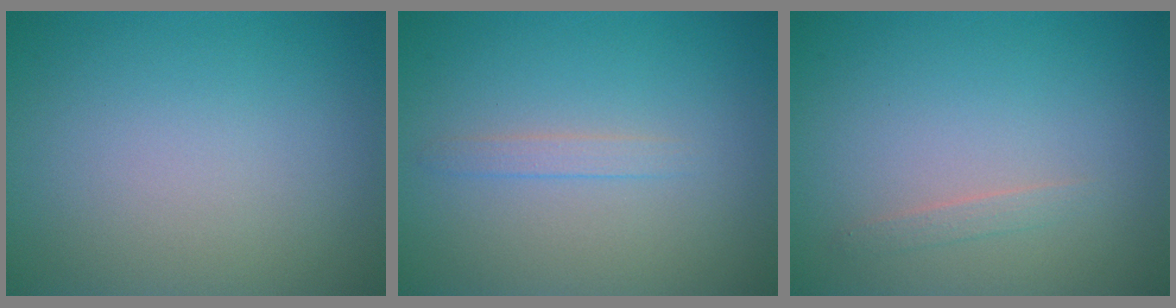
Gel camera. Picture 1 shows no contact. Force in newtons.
{"total": 1.1, "press": 1.0, "slide": 0.1}
{"total": 0.8, "press": 0.8, "slide": 0.0}